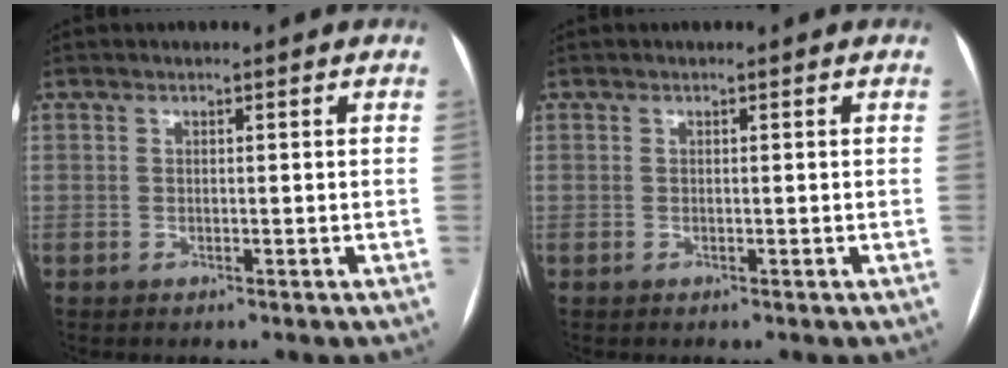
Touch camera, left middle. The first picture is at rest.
{"total": 0.0}